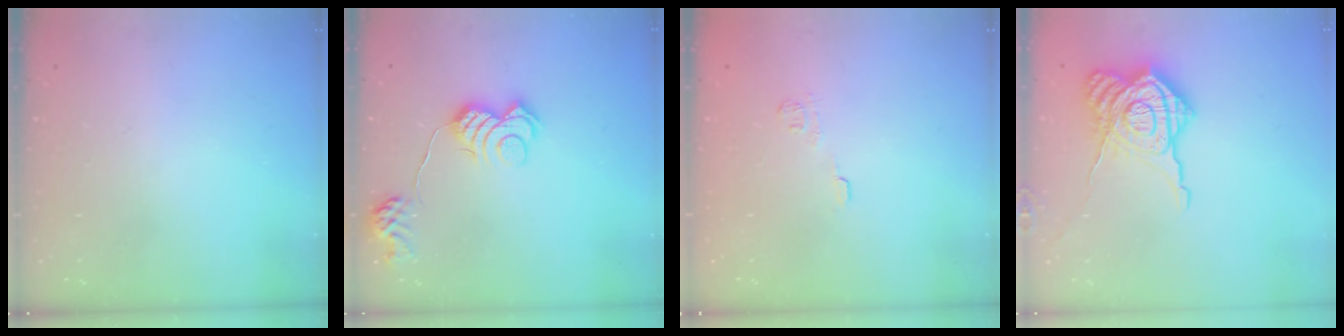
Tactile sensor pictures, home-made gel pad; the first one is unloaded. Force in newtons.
{"total": 13.7, "press": 13.7, "slide": 0.4}
{"total": 7.1, "press": 7.0, "slide": 1.5}
{"total": 17.6, "press": 17.5, "slide": 1.3}